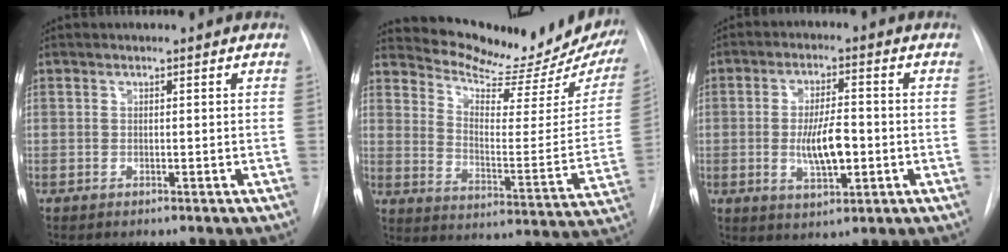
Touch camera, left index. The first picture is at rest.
{"total": 20.4, "force": [19.2, 2.6, 6.5], "torque": [-0.101, -0.097, 0.248]}
{"total": 7.4, "force": [-1.3, 2.5, 6.9], "torque": [-0.126, -0.005, -0.021]}